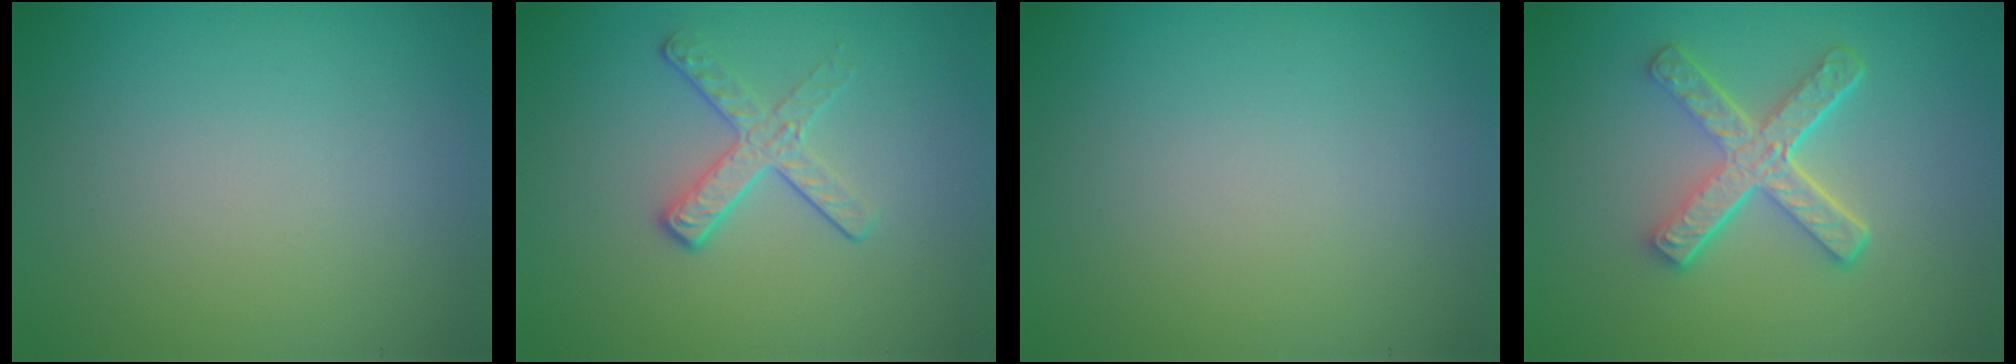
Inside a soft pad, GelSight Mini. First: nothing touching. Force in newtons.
{"total": 2.4, "press": 1.7, "slide": 1.7}
{"total": 0.0}
{"total": 5.2, "press": 3.8, "slide": 3.6}